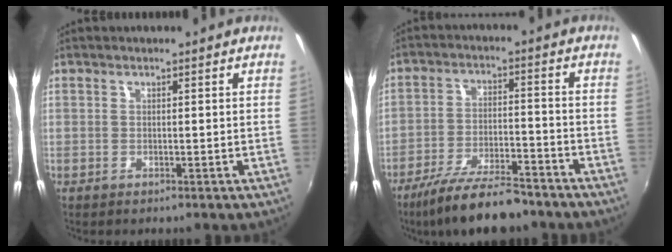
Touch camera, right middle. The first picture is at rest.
{"total": 14.0, "force": [-11.6, 3.3, 7.2], "torque": [-0.151, -0.018, -0.191]}